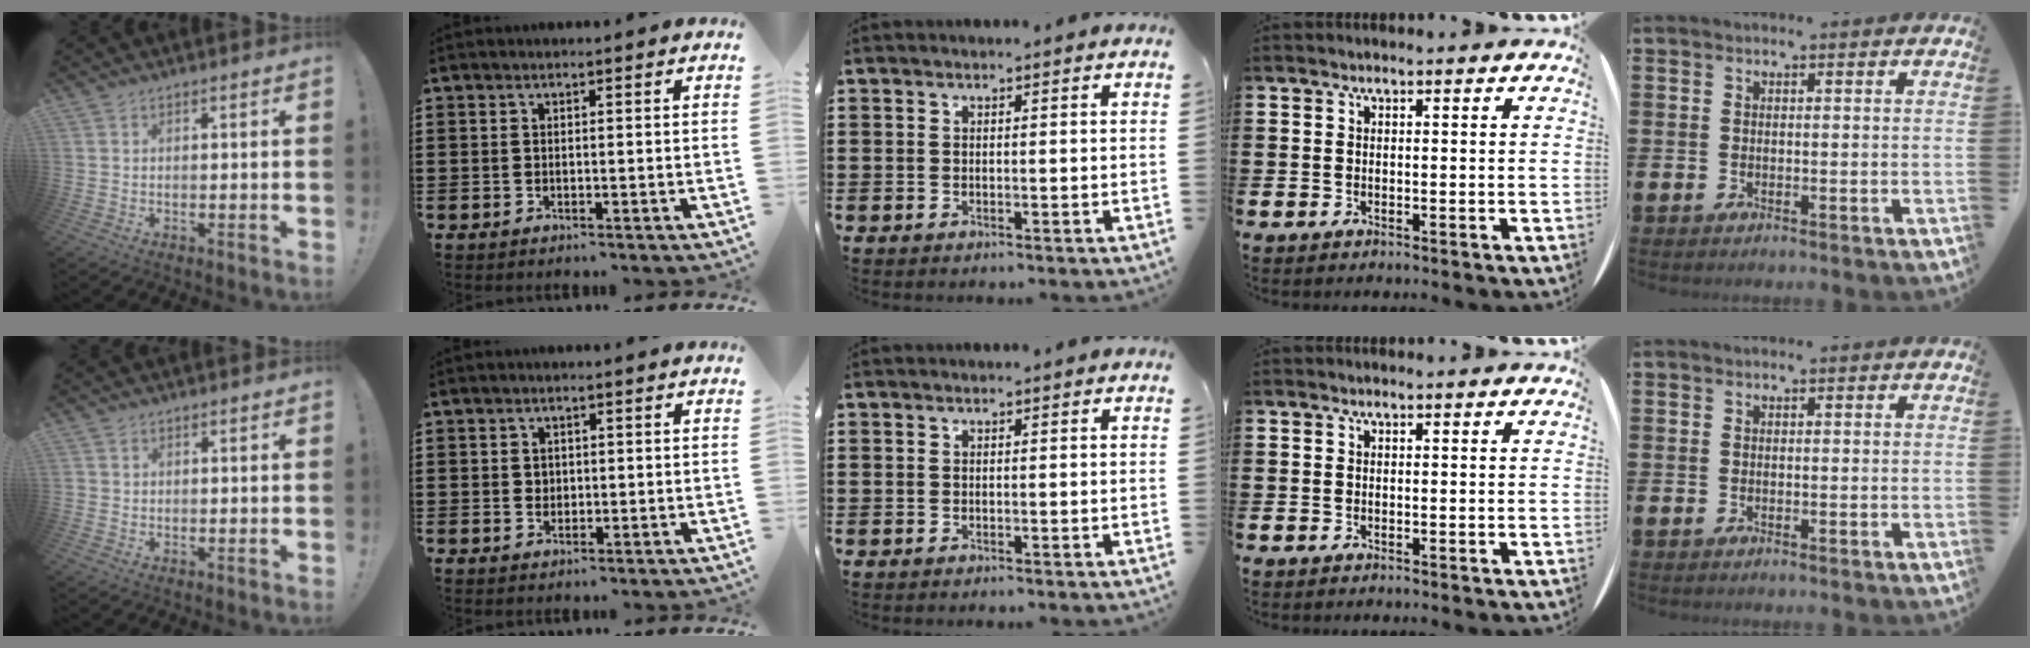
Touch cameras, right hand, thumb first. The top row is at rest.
{"thumb": {"total": 0.8, "force": [0.0, 0.8, 0.1], "torque": [-0.008, 0.004, 0.001]}, "index": {"total": 1.3, "force": [0.3, 1.2, 0.4], "torque": [-0.011, 0.007, 0.004]}}